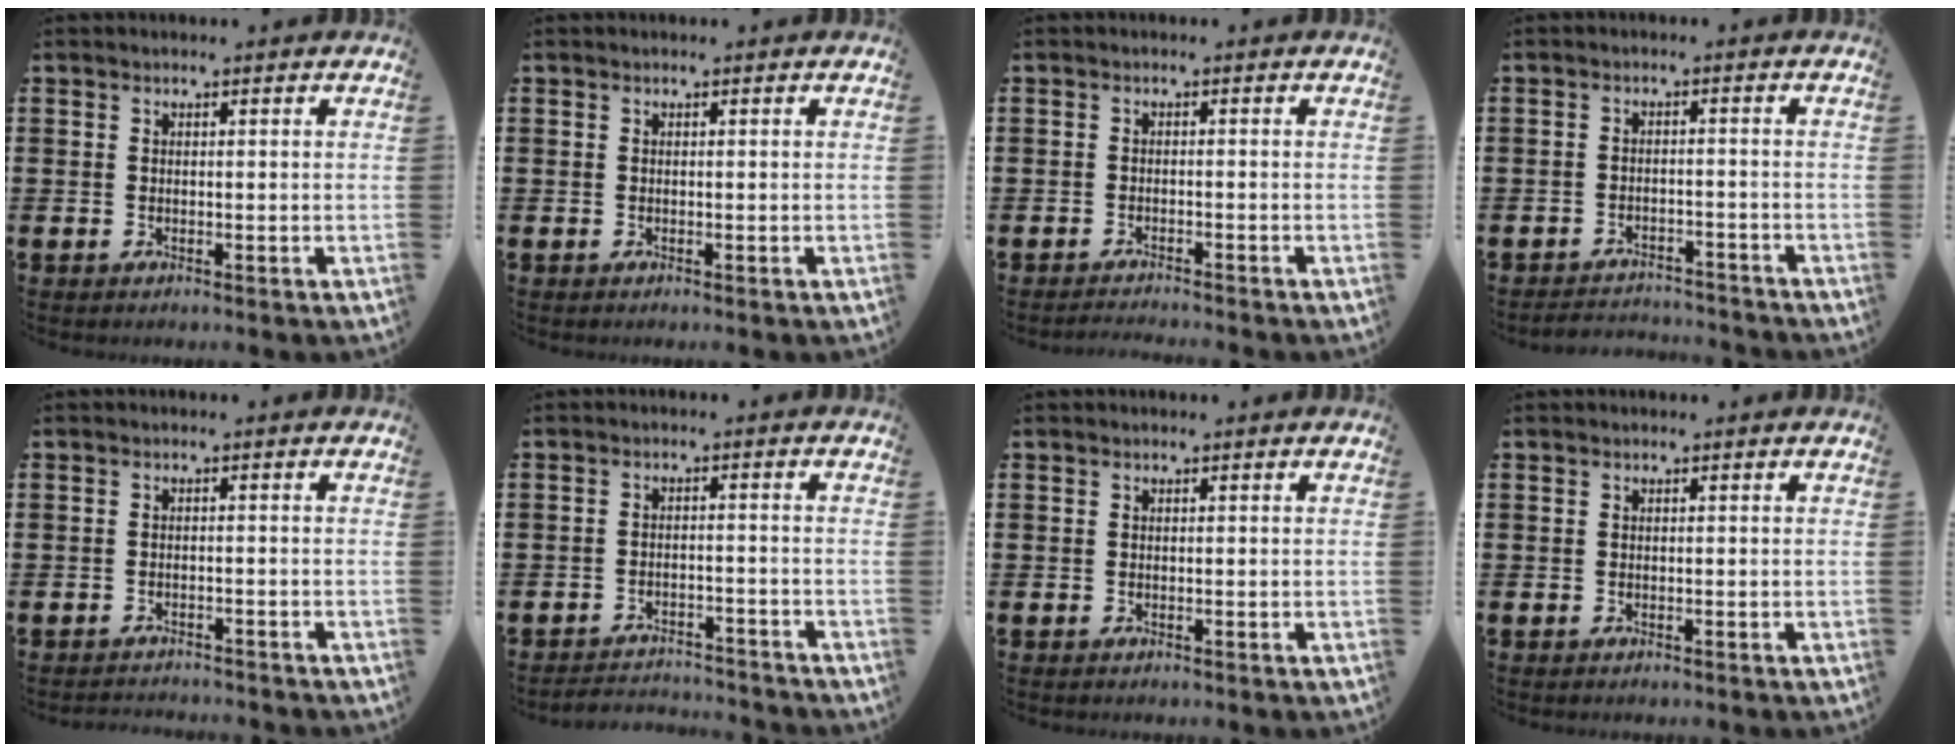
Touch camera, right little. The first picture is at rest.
{"total": 0.0}
{"total": 1.1, "force": [-1.1, -0.2, 0.1], "torque": [-0.002, 0.000, -0.022]}
{"total": 2.4, "force": [-2.4, 0.0, -0.1], "torque": [-0.005, 0.004, -0.052]}
{"total": 1.3, "force": [-1.3, 0.0, -0.1], "torque": [-0.002, 0.004, -0.028]}
{"total": 2.6, "force": [-2.6, 0.1, -0.1], "torque": [-0.004, 0.004, -0.057]}
{"total": 0.0}
{"total": 0.0}